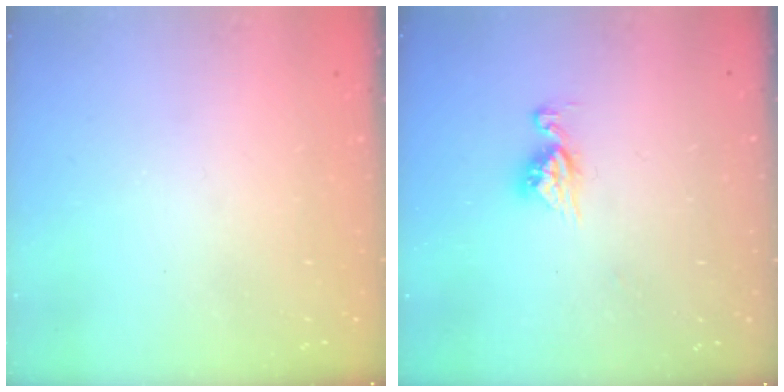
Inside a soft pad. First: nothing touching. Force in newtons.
{"total": 6.9, "press": 6.8, "slide": 0.6}